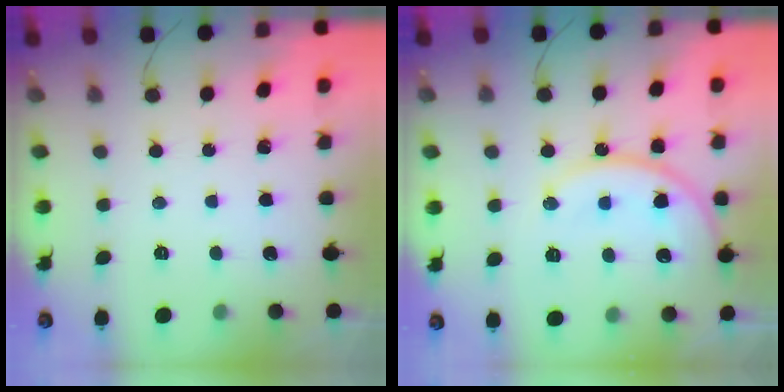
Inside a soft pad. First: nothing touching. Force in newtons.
{"total": 13.6, "press": 13.6, "slide": 0.9}